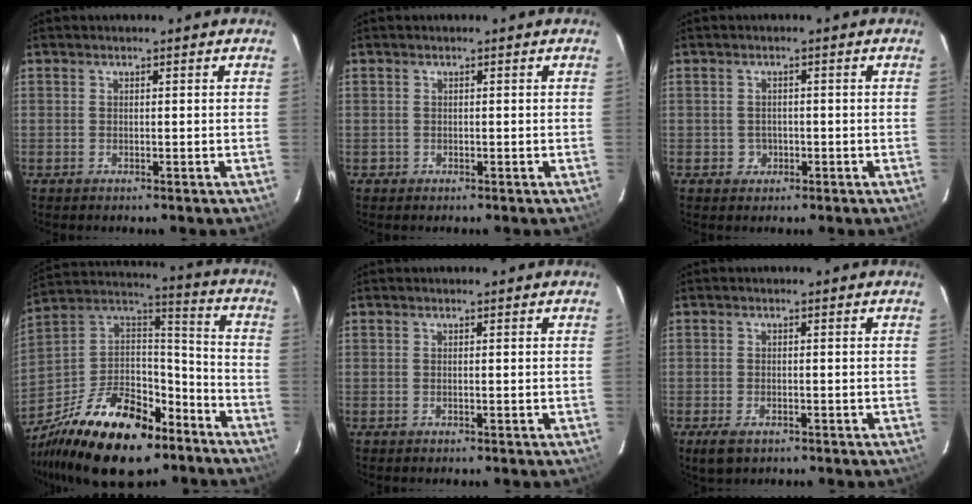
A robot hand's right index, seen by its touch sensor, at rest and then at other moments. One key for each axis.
{"total": 1.1, "fx": -0.3, "fy": 1.0, "fz": 0.0, "tx": 0.001, "ty": 0.005, "tz": -0.003}
{"total": 2.3, "fx": -0.6, "fy": 2.2, "fz": 0.2, "tx": -0.003, "ty": 0.003, "tz": -0.005}
{"total": 27.7, "fx": -18.0, "fy": 13.1, "fz": 16.4, "tx": -0.324, "ty": 0.011, "tz": -0.286}
{"total": 0.0}
{"total": 3.7, "fx": -2.2, "fy": 1.9, "fz": 2.3, "tx": -0.049, "ty": -0.010, "tz": -0.039}